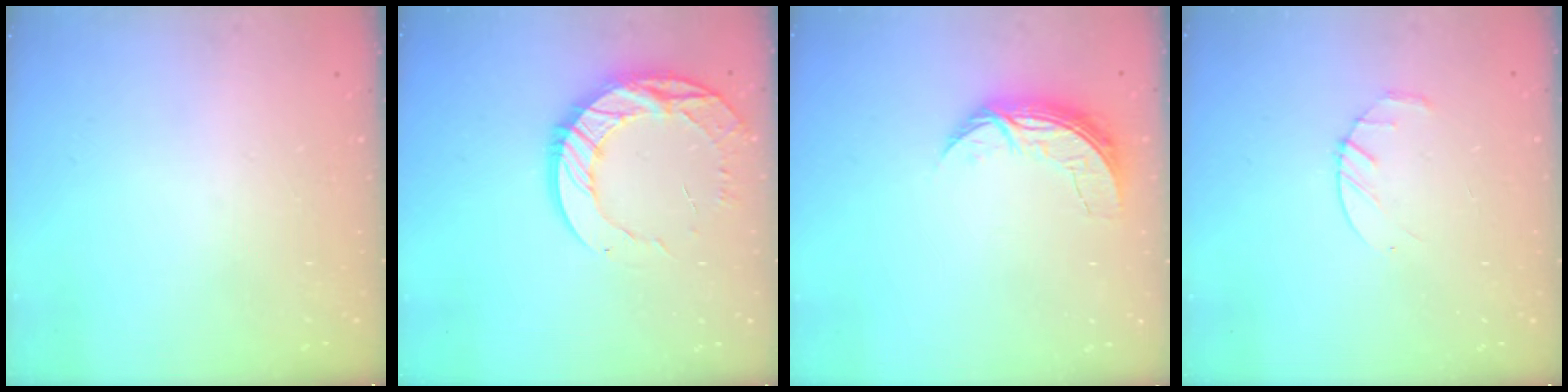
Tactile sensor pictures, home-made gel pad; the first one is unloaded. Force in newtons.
{"total": 15.4, "press": 15.3, "slide": 1.3}
{"total": 7.1, "press": 7.1, "slide": 0.6}
{"total": 3.2, "press": 3.2, "slide": 0.5}